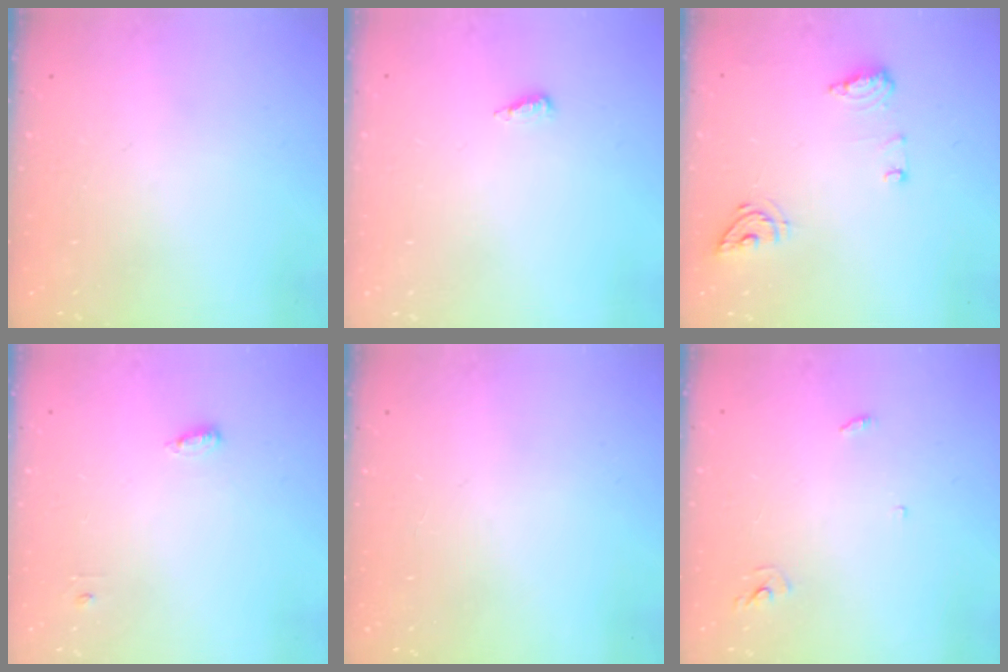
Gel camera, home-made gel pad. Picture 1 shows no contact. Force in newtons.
{"total": 4.3, "press": 4.2, "slide": 0.9}
{"total": 9.2, "press": 9.0, "slide": 2.1}
{"total": 3.7, "press": 3.6, "slide": 1.0}
{"total": 0.0}
{"total": 2.9, "press": 2.9, "slide": 0.2}